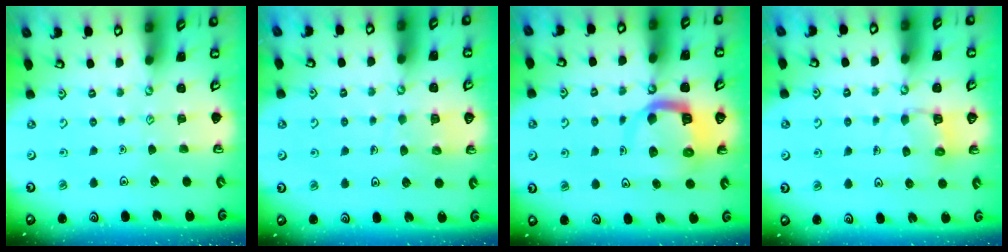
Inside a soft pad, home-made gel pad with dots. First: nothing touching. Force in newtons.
{"total": 5.7, "press": 5.7, "slide": 0.5}
{"total": 9.0, "press": 9.0, "slide": 1.1}
{"total": 7.7, "press": 7.7, "slide": 0.2}